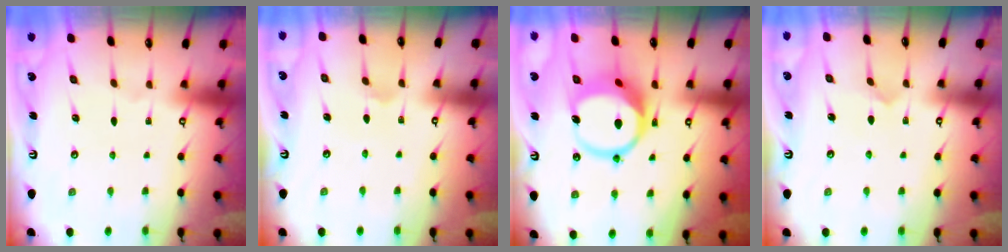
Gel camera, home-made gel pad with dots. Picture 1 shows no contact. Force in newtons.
{"total": 2.8, "press": 2.8, "slide": 0.6}
{"total": 11.4, "press": 11.4, "slide": 1.4}
{"total": 2.7, "press": 2.7, "slide": 0.3}